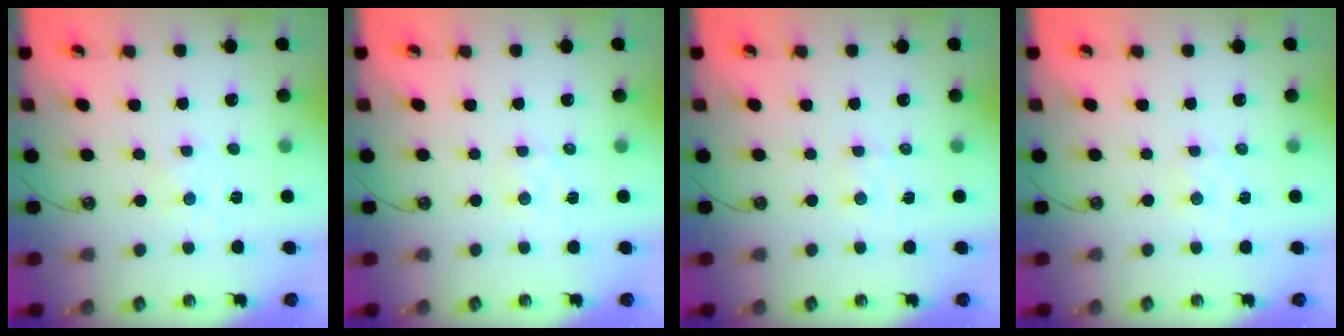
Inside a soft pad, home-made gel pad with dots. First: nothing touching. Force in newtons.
{"total": 2.6, "press": 2.6, "slide": 0.3}
{"total": 2.8, "press": 2.7, "slide": 0.4}
{"total": 1.9, "press": 1.9, "slide": 0.3}